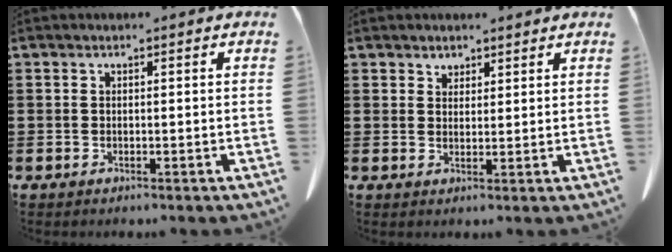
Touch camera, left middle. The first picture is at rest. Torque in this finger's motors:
{"motor_torque": [0.19, 0.19, 0.00, 0.00]}